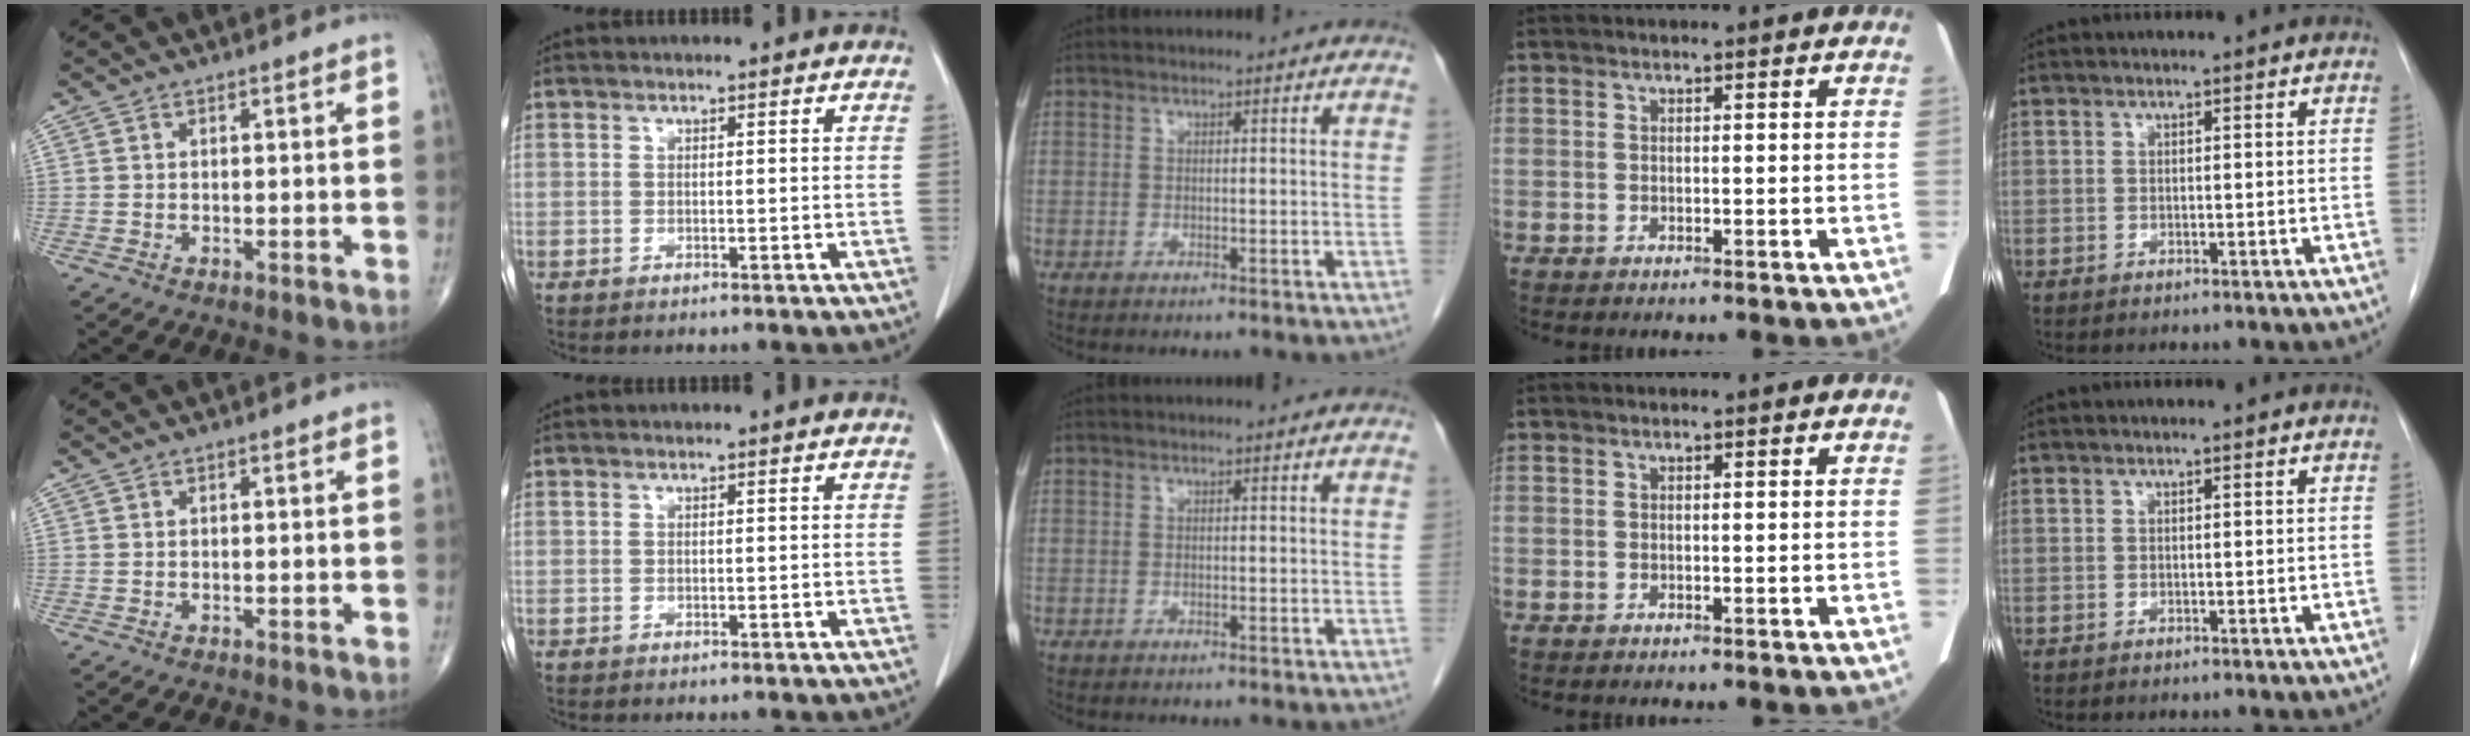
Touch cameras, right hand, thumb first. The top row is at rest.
{}